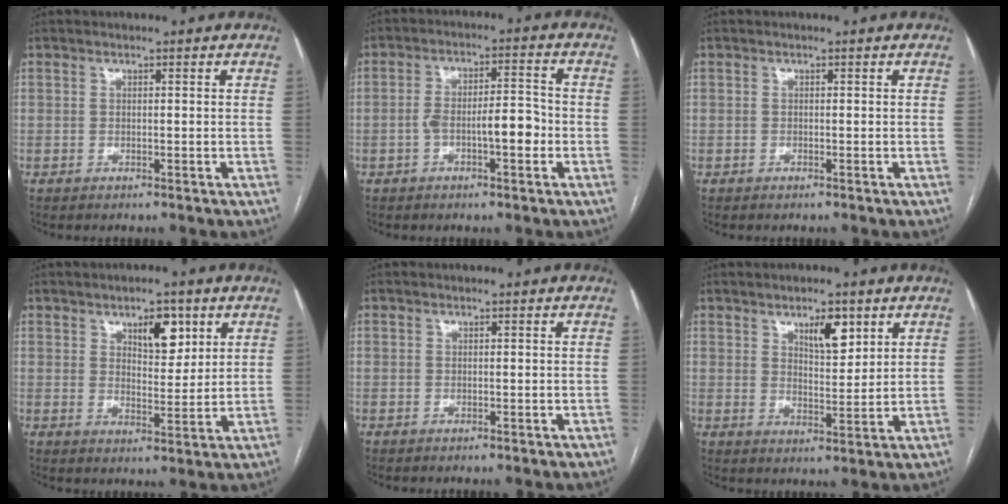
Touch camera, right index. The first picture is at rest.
{"total": 6.7, "force": [-2.0, 1.8, 6.2], "torque": [-0.110, 0.022, -0.031]}
{"total": 0.0}
{"total": 6.1, "force": [3.3, 2.5, 4.5], "torque": [-0.070, -0.001, 0.053]}
{"total": 0.0}
{"total": 5.7, "force": [3.3, 2.0, 4.3], "torque": [-0.070, -0.002, 0.056]}